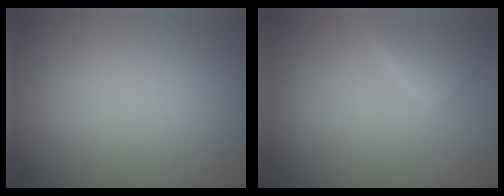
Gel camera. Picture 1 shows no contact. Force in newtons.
{"total": 1.8, "press": 1.8, "slide": 0.0}